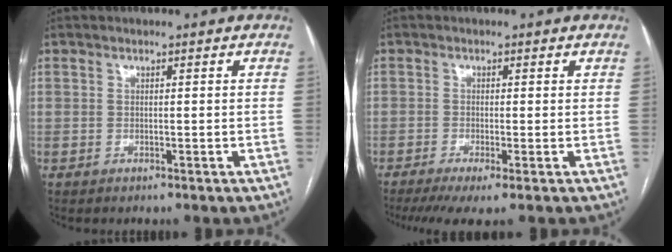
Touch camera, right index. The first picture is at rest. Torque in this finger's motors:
{"motor_torque": [1.11, -0.96, 0.29, 0.06]}